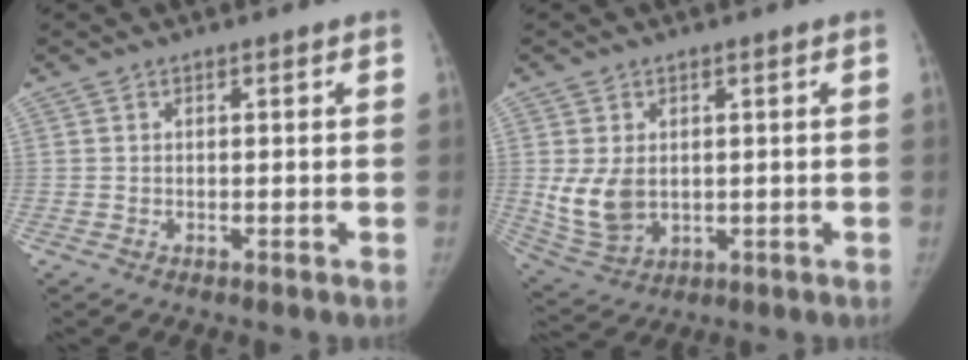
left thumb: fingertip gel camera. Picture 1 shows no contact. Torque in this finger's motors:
{"motor_torque": [-0.56, 0.69, 0.64, -0.37, 0.24]}